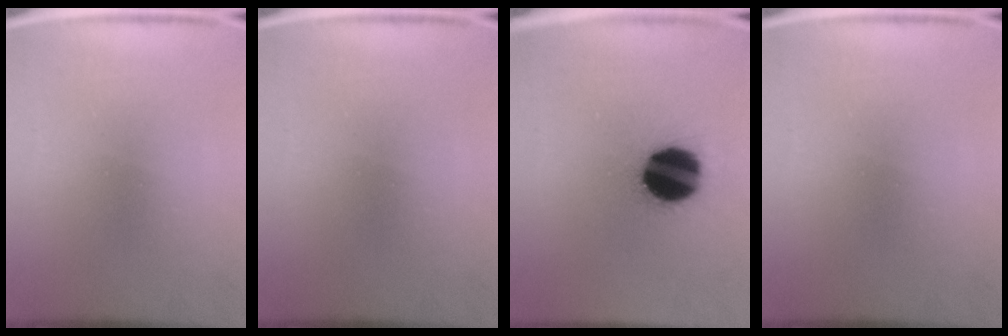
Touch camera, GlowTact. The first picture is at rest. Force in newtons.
{"total": 0.0}
{"total": 19.5}
{"total": 0.0}